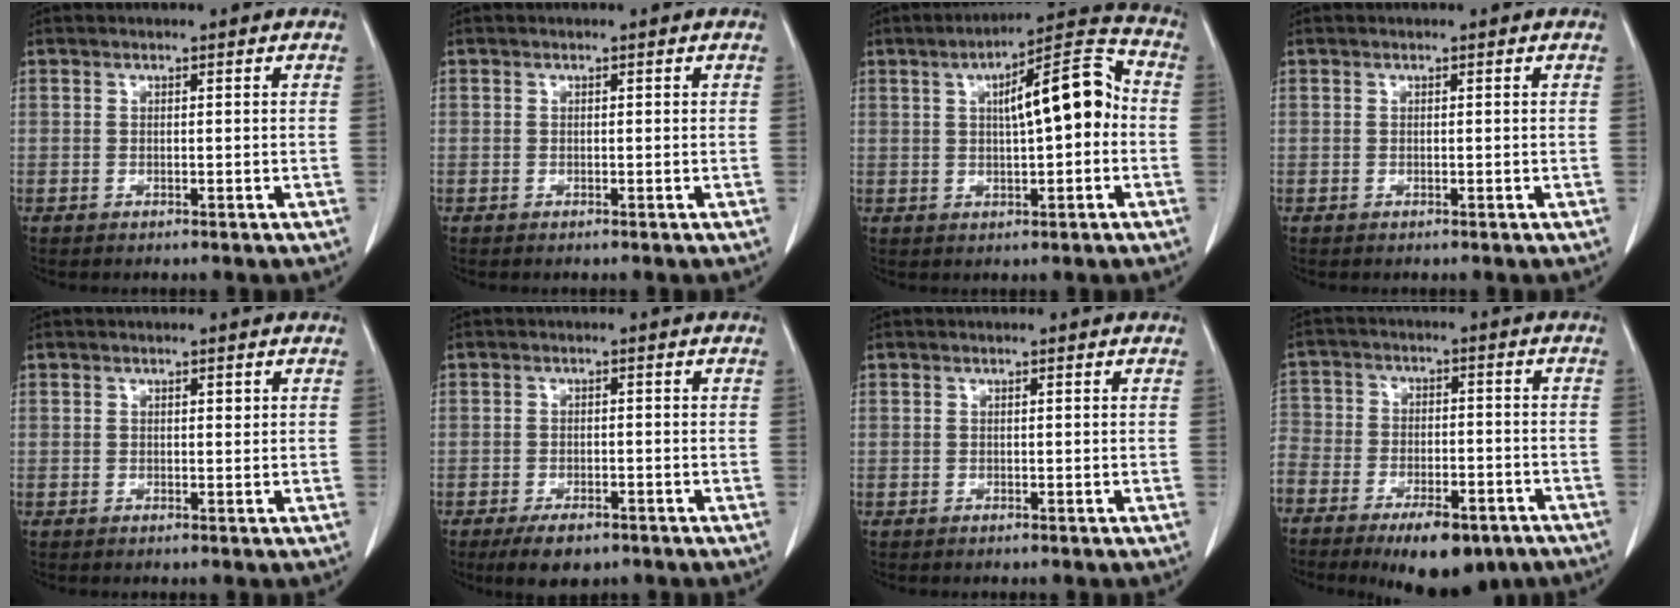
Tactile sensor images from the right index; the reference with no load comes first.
{"total": 0.0}
{"total": 11.2, "force": [0.9, 2.8, 10.8], "torque": [-0.160, 0.035, 0.012]}
{"total": 0.0}
{"total": 0.7, "force": [0.2, 0.4, 0.5], "torque": [-0.006, 0.001, 0.001]}
{"total": 4.9, "force": [-3.4, 2.2, 2.8], "torque": [-0.047, -0.004, -0.050]}
{"total": 0.0}
{"total": 17.7, "force": [-12.1, 9.0, 9.4], "torque": [-0.214, 0.000, -0.199]}